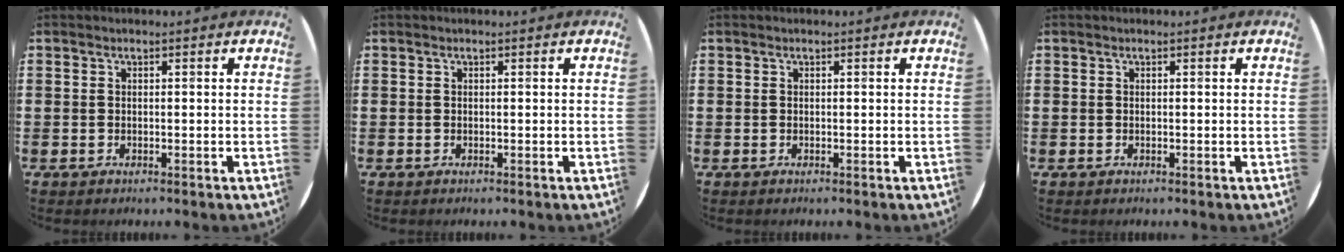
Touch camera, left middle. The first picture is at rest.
{"total": 0.0}
{"total": 0.0}
{"total": 0.0}